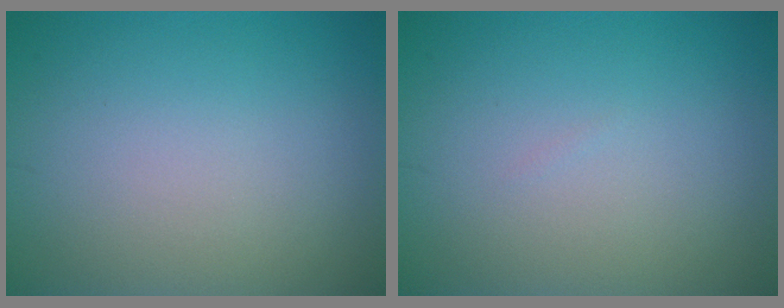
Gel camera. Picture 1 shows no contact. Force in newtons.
{"total": 0.0}